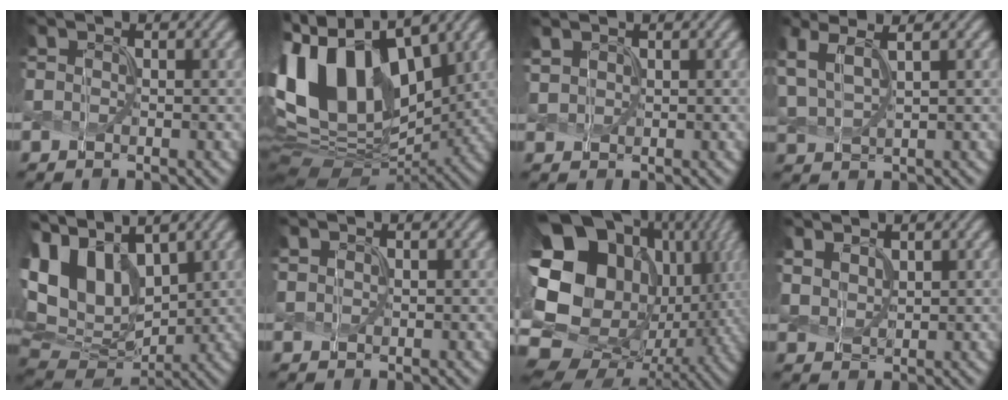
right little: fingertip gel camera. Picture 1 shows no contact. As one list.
[{"total": 15.8, "force": [2.3, 10.4, 11.7], "torque": [-0.244, 0.013, 0.050]}, {"total": 1.2, "force": [0.9, 0.7, 0.3], "torque": [-0.015, 0.002, 0.025]}, {"total": 4.3, "force": [2.4, 1.4, 3.3], "torque": [-0.087, 0.014, 0.049]}, {"total": 13.5, "force": [5.5, 8.4, 9.1], "torque": [-0.202, 0.022, 0.101]}, {"total": 0.7, "force": [0.6, 0.2, 0.2], "torque": [-0.011, 0.001, 0.016]}, {"total": 23.4, "force": [2.6, 19.4, 12.7], "torque": [-0.268, 0.005, 0.035]}, {"total": 2.4, "force": [1.8, 1.1, 1.1], "torque": [-0.034, 0.003, 0.044]}]